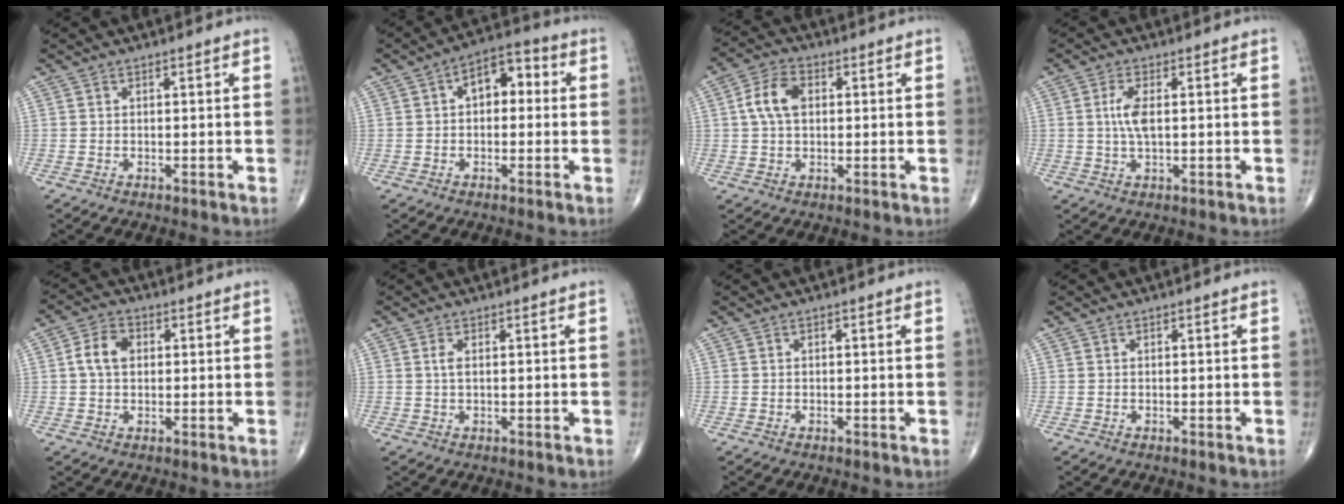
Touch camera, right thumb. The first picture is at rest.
{"total": 7.8, "force": [0.9, 4.8, 6.0], "torque": [-0.058, 0.029, 0.002]}
{"total": 6.9, "force": [1.1, 4.5, 5.1], "torque": [-0.099, 0.015, 0.015]}
{"total": 4.3, "force": [0.5, 1.6, 4.0], "torque": [-0.092, 0.000, 0.010]}
{"total": 5.5, "force": [0.7, 3.9, 3.8], "torque": [-0.070, 0.012, 0.007]}
{"total": 1.5, "force": [0.3, 0.6, 1.3], "torque": [-0.031, 0.000, 0.009]}
{"total": 0.0}
{"total": 0.0}